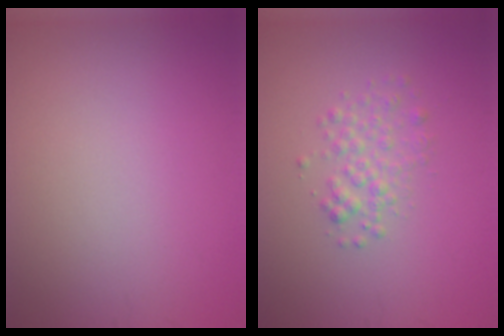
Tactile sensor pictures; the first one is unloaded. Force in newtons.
{"total": 2.1, "press": 2.1, "slide": 0.1}